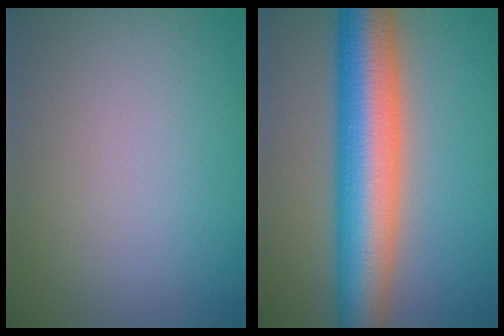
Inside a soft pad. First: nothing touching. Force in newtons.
{"total": 10.3, "press": 10.3, "slide": 0.3}